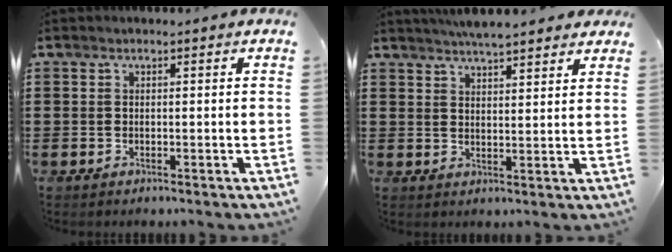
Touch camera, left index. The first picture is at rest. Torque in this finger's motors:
{"motor_torque": [2.14, 0.00, 0.13, -0.05]}